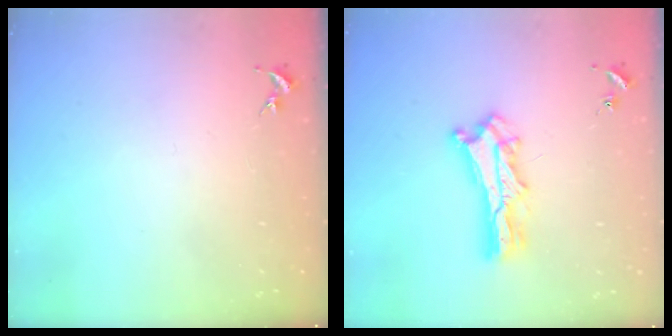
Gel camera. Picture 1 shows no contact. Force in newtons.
{"total": 6.7, "press": 6.6, "slide": 0.5}